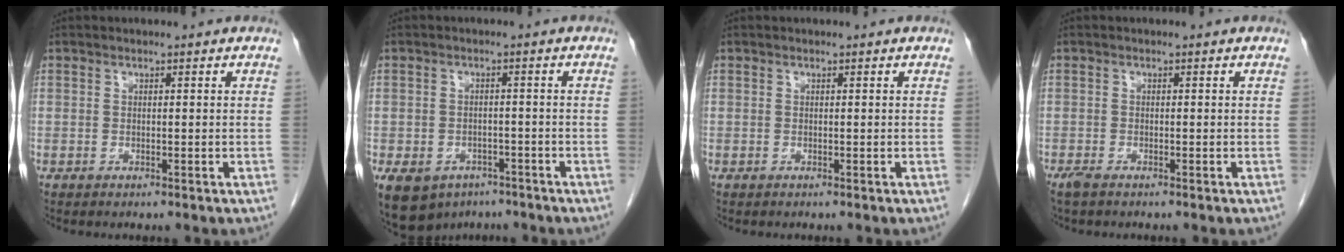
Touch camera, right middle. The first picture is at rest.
{"total": 13.9, "force": [-8.0, 10.3, 5.0], "torque": [-0.140, -0.006, -0.100]}
{"total": 0.0}
{"total": 2.0, "force": [-1.6, 0.6, 1.0], "torque": [-0.026, -0.006, -0.025]}